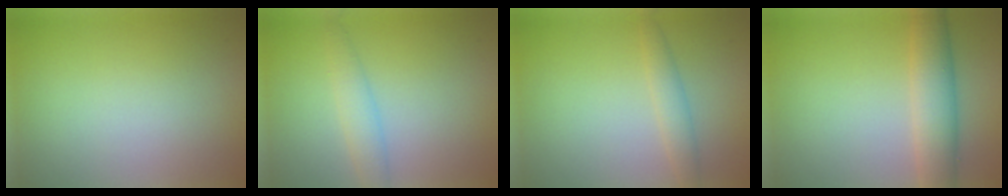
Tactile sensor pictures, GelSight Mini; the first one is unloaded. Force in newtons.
{"total": 2.3, "press": 2.3, "slide": 0.0}
{"total": 1.9, "press": 1.9, "slide": 0.1}
{"total": 4.6, "press": 4.6, "slide": 0.1}